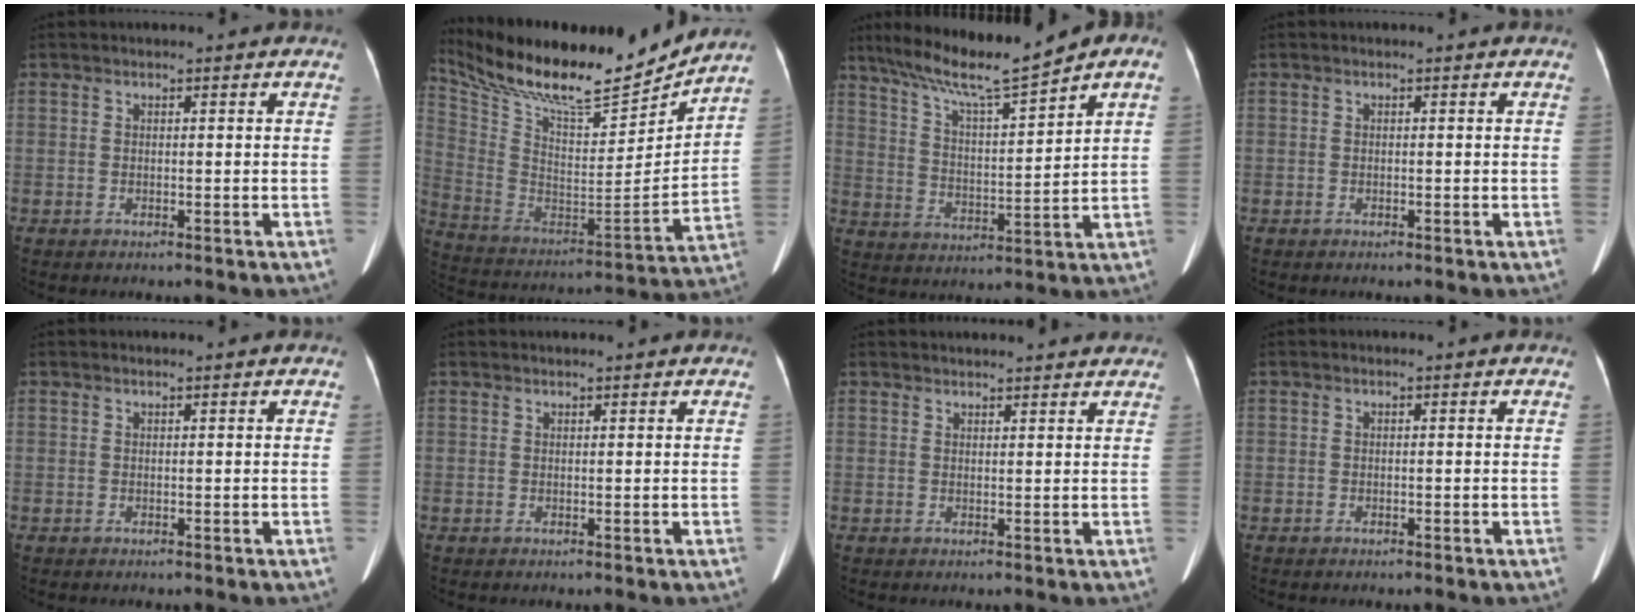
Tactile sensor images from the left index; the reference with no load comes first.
{"total": 24.6, "force": [21.6, 4.2, 11.0], "torque": [-0.225, -0.020, 0.354]}
{"total": 11.6, "force": [9.2, 0.0, 7.1], "torque": [-0.126, 0.006, 0.164]}
{"total": 0.0}
{"total": 0.0}
{"total": 1.7, "force": [1.5, 0.2, 0.6], "torque": [-0.006, 0.020, 0.024]}
{"total": 8.4, "force": [7.9, 1.9, 2.2], "torque": [-0.016, 0.024, 0.085]}
{"total": 0.0}